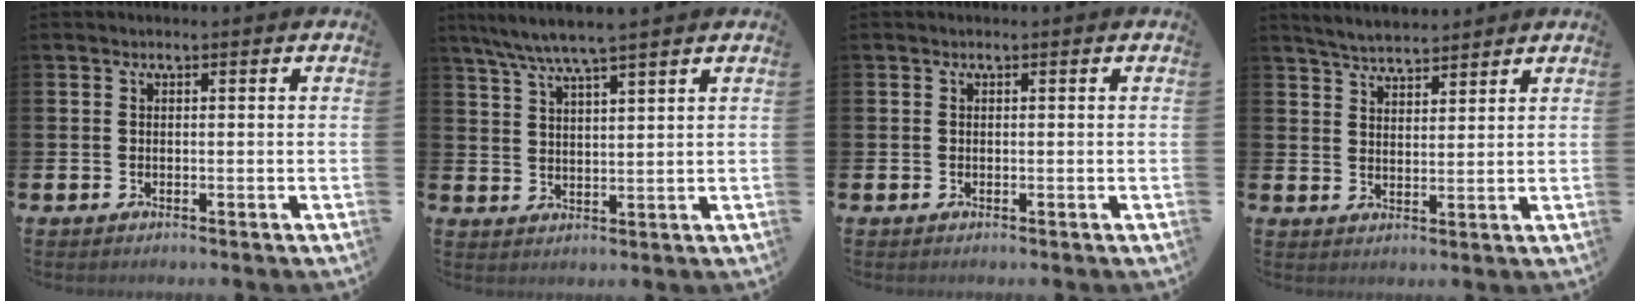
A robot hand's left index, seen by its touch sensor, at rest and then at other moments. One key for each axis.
{"total": 5.6, "fx": 5.2, "fy": -0.4, "fz": 2.2, "tx": -0.059, "ty": -0.018, "tz": 0.092}
{"total": 0.0}
{"total": 4.5, "fx": 4.4, "fy": 0.4, "fz": 0.3, "tx": -0.012, "ty": -0.021, "tz": 0.079}